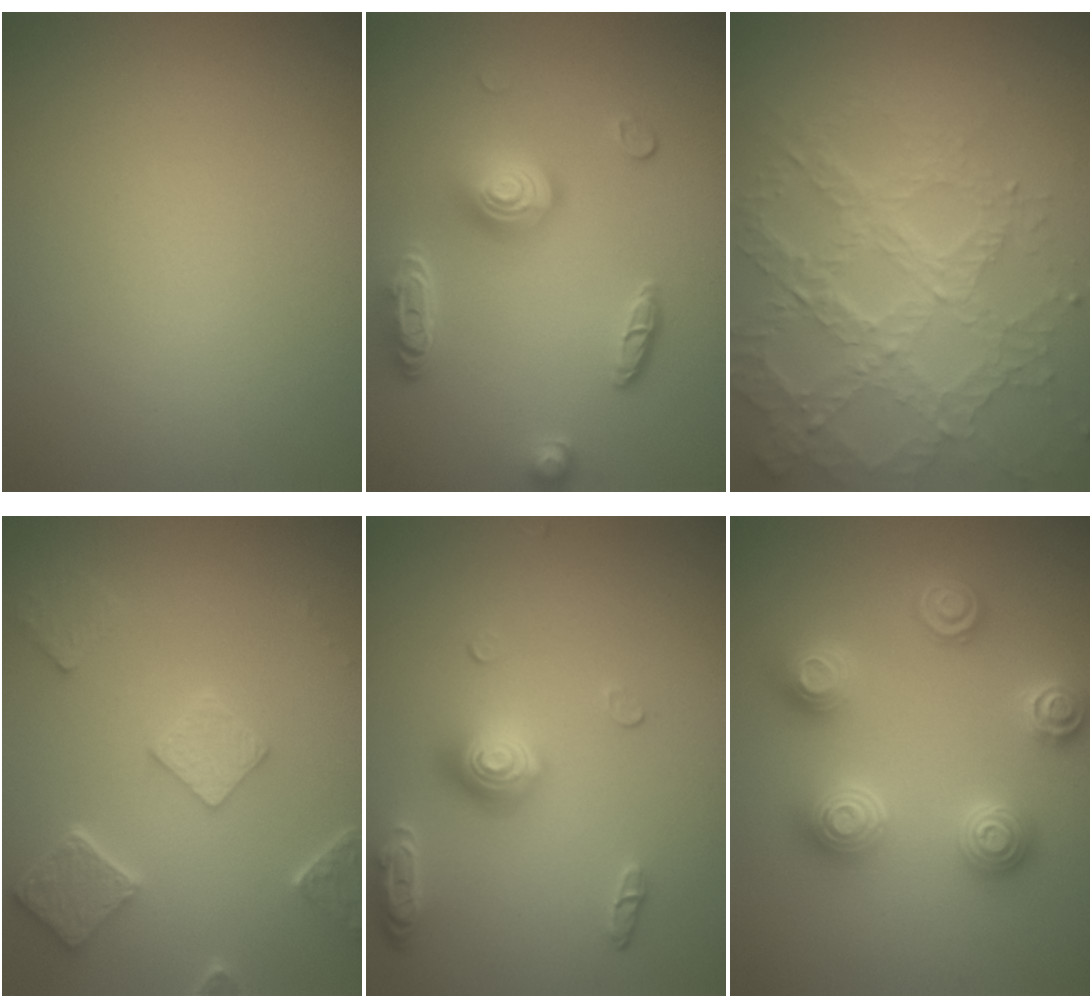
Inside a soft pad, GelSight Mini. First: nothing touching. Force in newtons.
{"total": 5.0, "press": 3.7, "slide": 3.3}
{"total": 7.0, "press": 5.1, "slide": 4.8}
{"total": 4.9, "press": 3.8, "slide": 3.0}
{"total": 3.7, "press": 2.9, "slide": 2.4}
{"total": 4.7, "press": 4.6, "slide": 0.8}